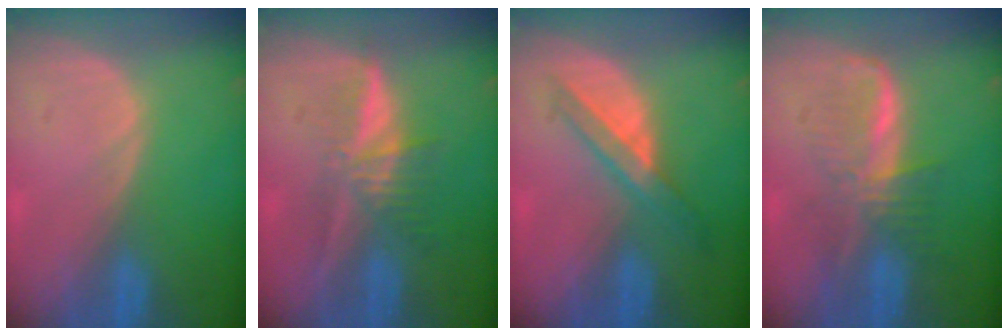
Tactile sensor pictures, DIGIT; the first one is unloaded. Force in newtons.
{"total": 5.8, "press": 5.5, "slide": 2.0}
{"total": 5.7, "press": 5.2, "slide": 2.4}
{"total": 6.3, "press": 6.1, "slide": 1.2}